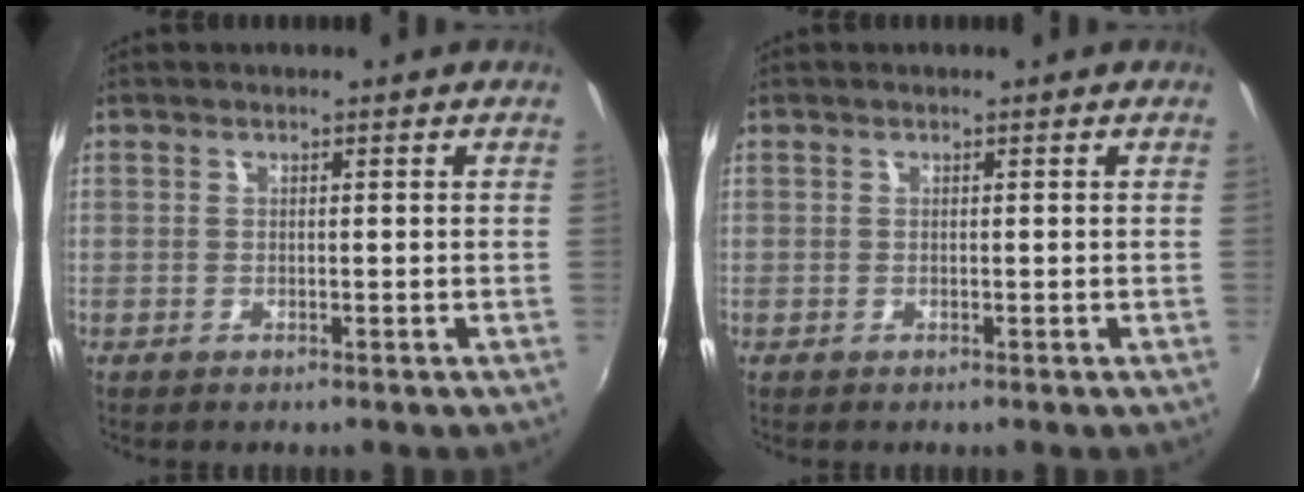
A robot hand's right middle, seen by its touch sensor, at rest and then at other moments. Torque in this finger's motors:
{"motor_torque": [0.00, 0.00, 0.00, -0.01]}